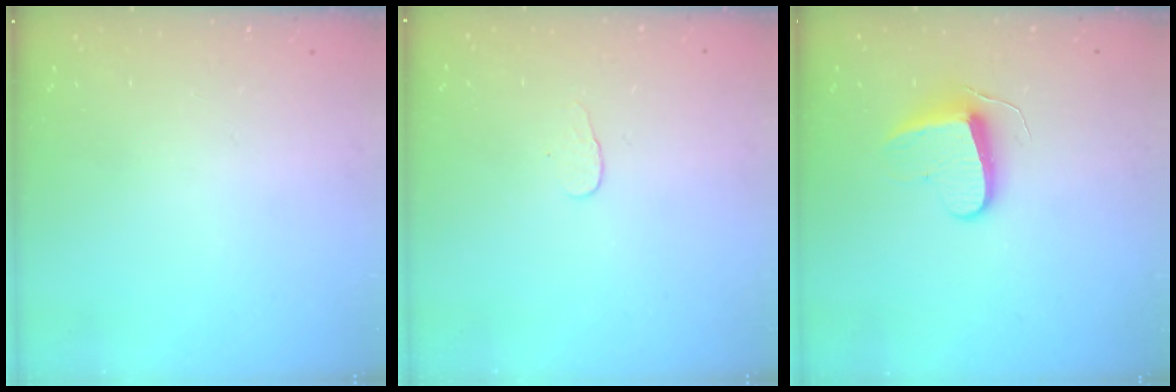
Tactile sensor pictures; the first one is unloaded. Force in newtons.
{"total": 3.1, "press": 3.1, "slide": 0.3}
{"total": 9.3, "press": 9.3, "slide": 0.6}